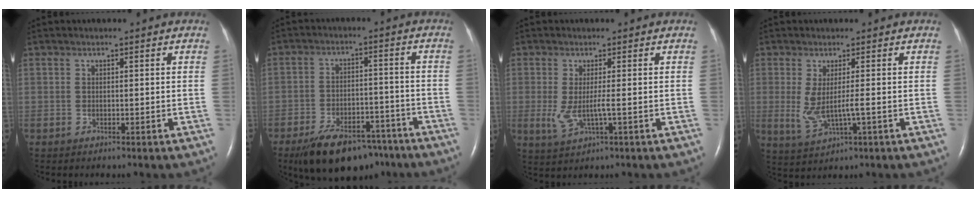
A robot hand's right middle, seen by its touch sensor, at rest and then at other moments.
{"total": 14.0, "force": [-10.6, 6.1, 6.8], "torque": [-0.105, 0.010, -0.163]}
{"total": 4.1, "force": [-0.5, 0.5, 4.1], "torque": [-0.097, -0.012, -0.005]}
{"total": 5.0, "force": [-0.3, 0.6, 4.9], "torque": [-0.114, -0.012, 0.001]}